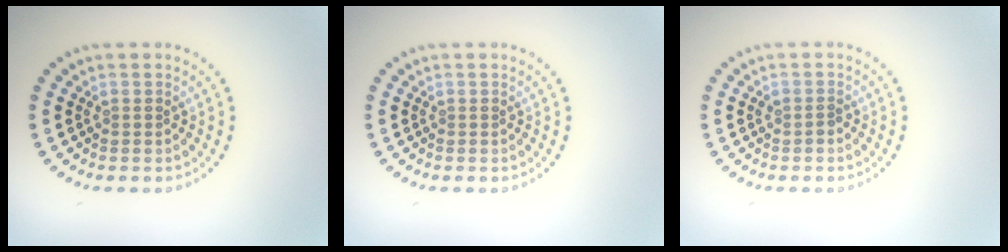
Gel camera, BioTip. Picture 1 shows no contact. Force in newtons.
{"total": 0.0}
{"total": 0.6, "press": 0.6, "slide": 0.3}